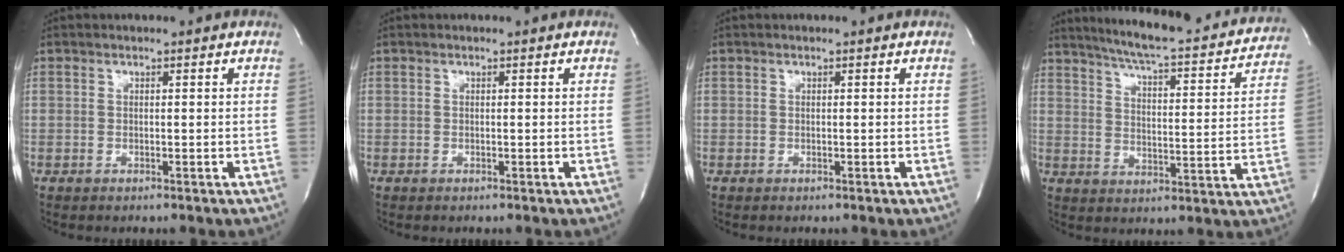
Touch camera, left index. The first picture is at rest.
{"total": 0.0}
{"total": 0.0}
{"total": 22.7, "force": [20.5, 2.9, 9.3], "torque": [-0.141, -0.031, 0.260]}